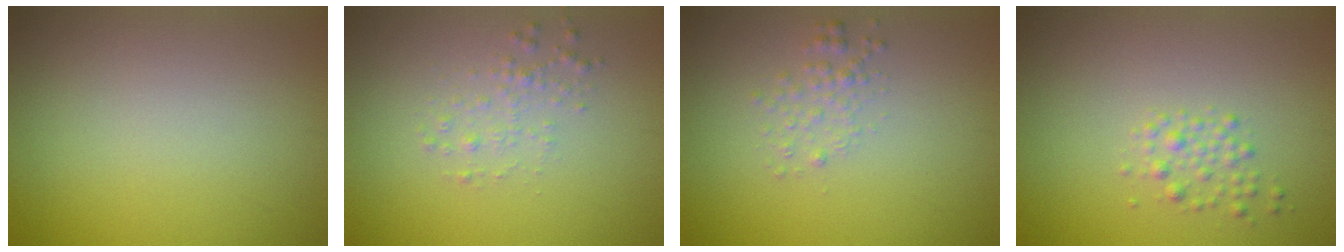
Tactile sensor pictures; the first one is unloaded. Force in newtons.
{"total": 1.4, "press": 1.4, "slide": 0.0}
{"total": 1.4, "press": 1.4, "slide": 0.1}
{"total": 1.6, "press": 1.6, "slide": 0.0}